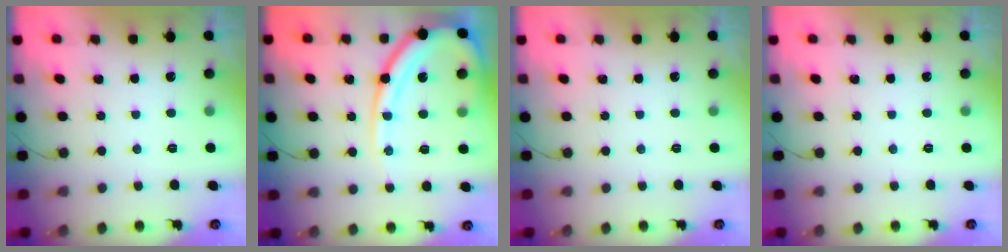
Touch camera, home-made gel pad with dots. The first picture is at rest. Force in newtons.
{"total": 16.0, "press": 15.9, "slide": 1.5}
{"total": 0.0}
{"total": 0.0}